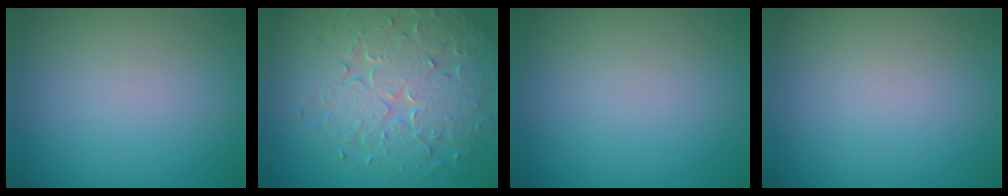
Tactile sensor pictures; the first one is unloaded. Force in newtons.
{"total": 8.1, "press": 5.8, "slide": 5.7}
{"total": 0.0}
{"total": 0.0}